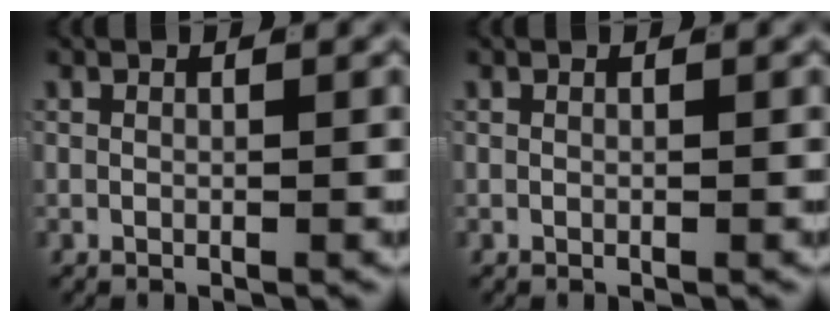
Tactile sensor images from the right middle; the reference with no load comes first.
{"total": 0.0}